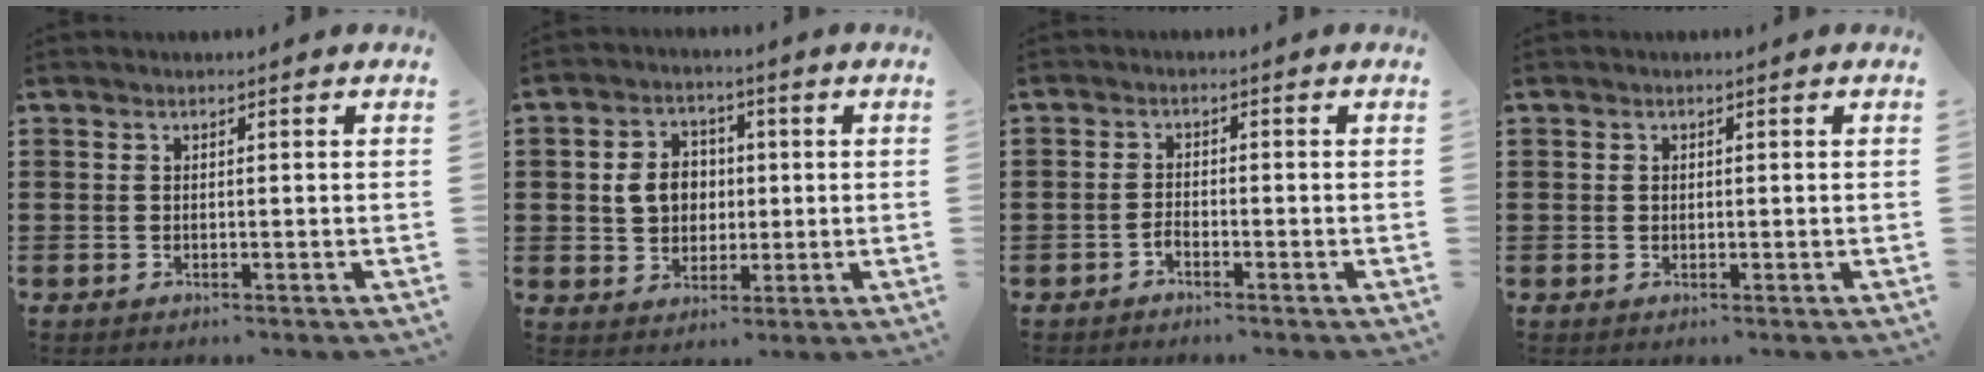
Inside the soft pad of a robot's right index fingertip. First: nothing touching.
{"total": 6.3, "force": [0.5, 5.4, 3.2], "torque": [-0.072, 0.017, 0.005]}
{"total": 1.4, "force": [-1.1, 0.7, 0.4], "torque": [-0.012, 0.000, -0.022]}
{"total": 0.6, "force": [0.2, 0.5, 0.2], "torque": [-0.005, 0.003, 0.003]}